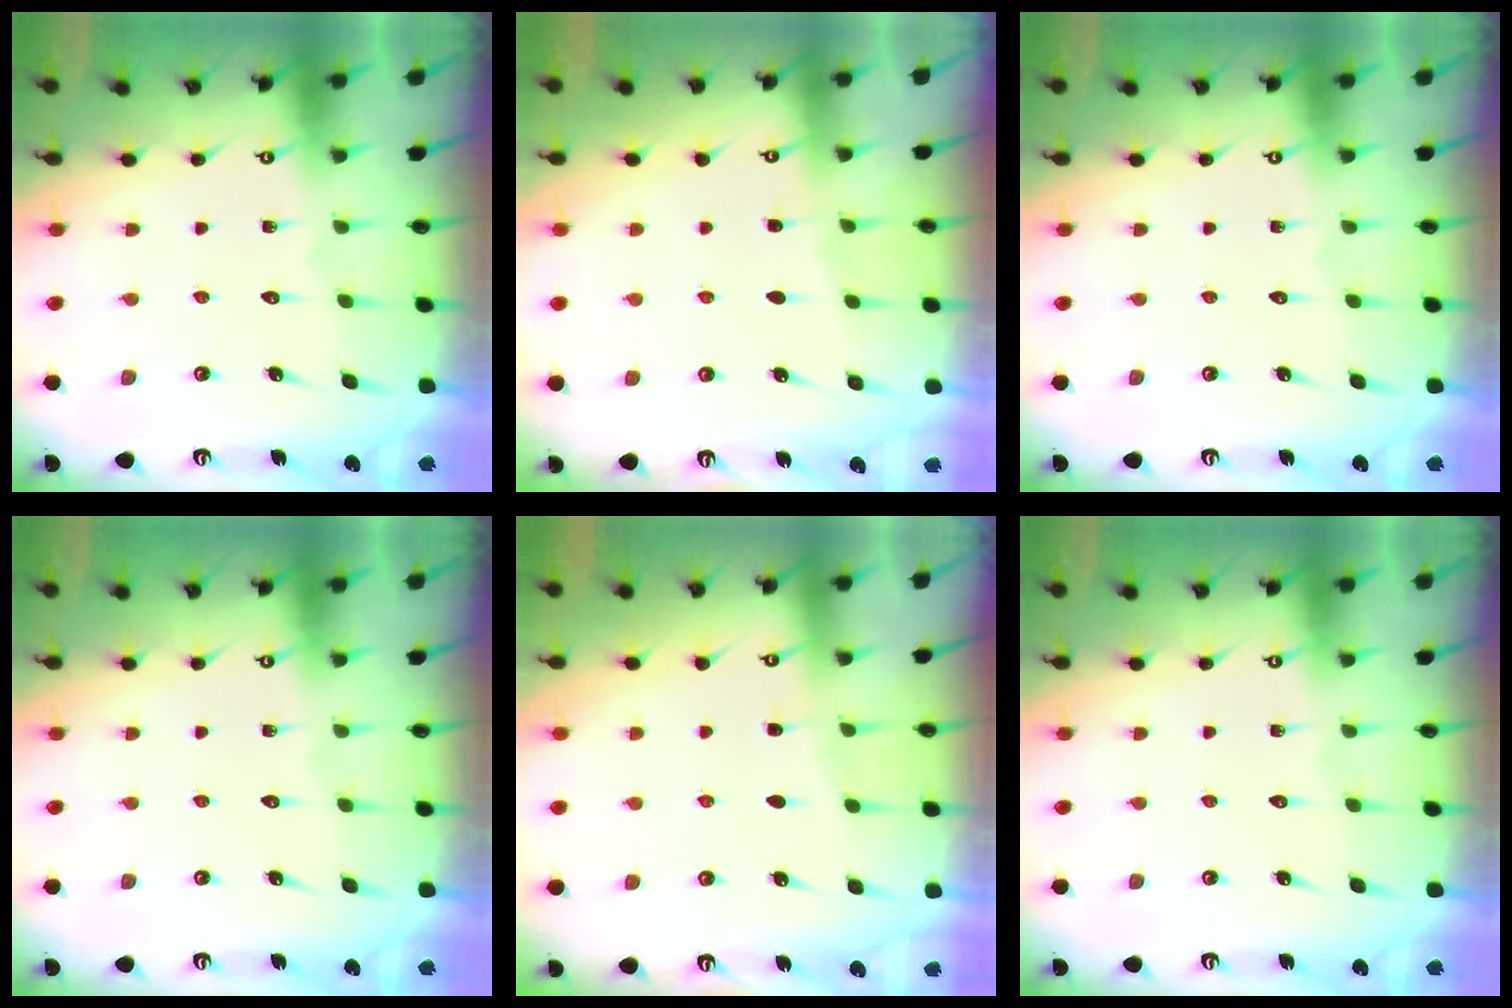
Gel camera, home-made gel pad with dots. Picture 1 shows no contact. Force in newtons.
{"total": 3.6, "press": 3.5, "slide": 0.5}
{"total": 0.0}
{"total": 0.0}
{"total": 3.6, "press": 3.5, "slide": 0.5}
{"total": 0.0}